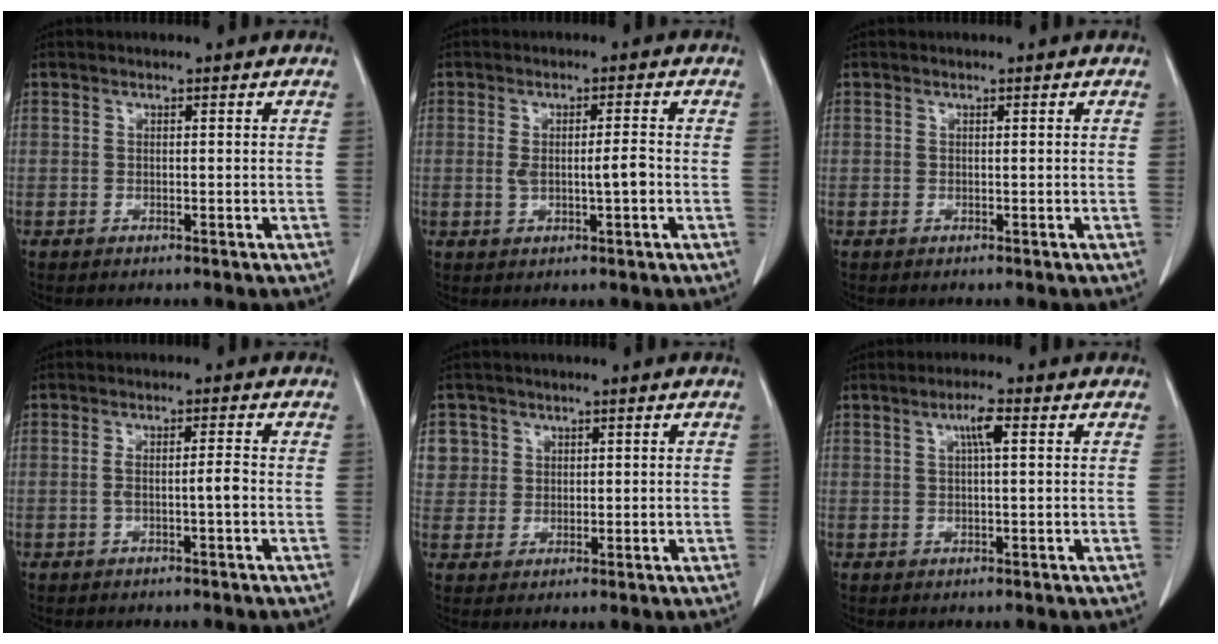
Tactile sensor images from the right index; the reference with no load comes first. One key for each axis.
{"total": 4.0, "fx": -0.4, "fy": 0.7, "fz": 3.9, "tx": -0.070, "ty": 0.003, "tz": -0.002}
{"total": 0.0}
{"total": 2.9, "fx": -0.7, "fy": 0.0, "fz": 2.8, "tx": -0.051, "ty": 0.005, "tz": -0.010}
{"total": 5.0, "fx": 1.8, "fy": 4.6, "fz": 0.1, "tx": 0.012, "ty": 0.007, "tz": 0.038}
{"total": 3.1, "fx": 1.1, "fy": 0.3, "fz": 2.9, "tx": -0.054, "ty": 0.005, "tz": 0.017}